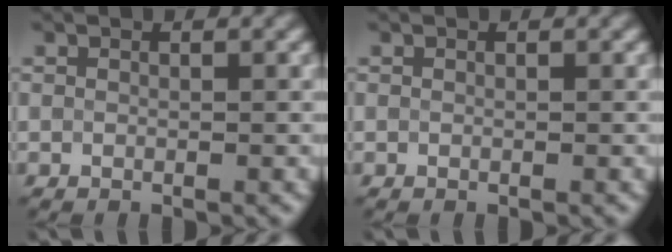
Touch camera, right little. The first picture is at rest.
{"total": 0.0}